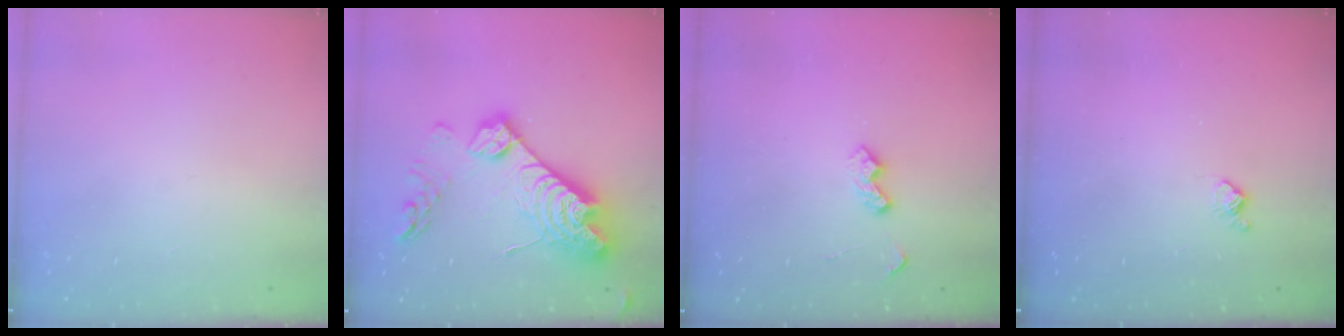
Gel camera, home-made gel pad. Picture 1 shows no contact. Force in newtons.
{"total": 22.6, "press": 22.5, "slide": 2.0}
{"total": 7.3, "press": 7.3, "slide": 0.3}
{"total": 3.9, "press": 3.8, "slide": 0.5}